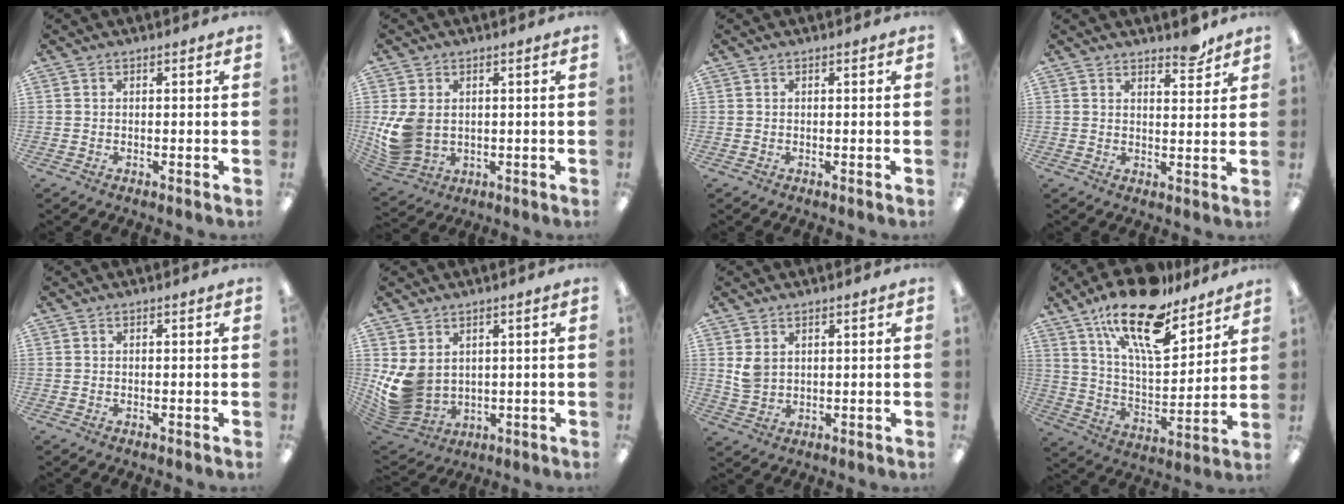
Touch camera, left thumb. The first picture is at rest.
{"total": 9.2, "force": [0.3, 7.2, 5.8], "torque": [-0.134, 0.005, 0.011]}
{"total": 0.0}
{"total": 4.9, "force": [4.3, 1.5, 1.9], "torque": [-0.005, -0.031, 0.070]}
{"total": 0.0}
{"total": 9.6, "force": [1.2, 7.9, 5.3], "torque": [-0.133, -0.017, 0.029]}
{"total": 4.0, "force": [1.8, 2.9, 2.1], "torque": [-0.035, -0.001, 0.034]}
{"total": 21.5, "force": [15.0, 8.0, 13.1], "torque": [-0.219, -0.089, 0.257]}